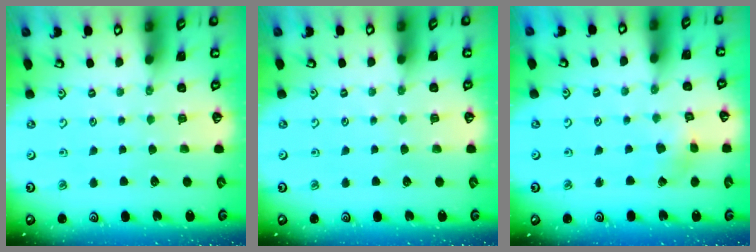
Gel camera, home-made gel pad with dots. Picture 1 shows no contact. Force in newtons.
{"total": 0.0}
{"total": 2.7, "press": 2.7, "slide": 0.2}